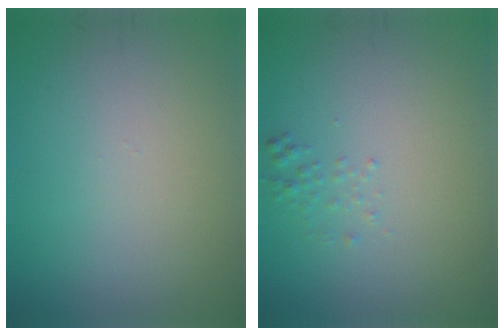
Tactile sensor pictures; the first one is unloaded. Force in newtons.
{"total": 1.0, "press": 1.0, "slide": 0.0}